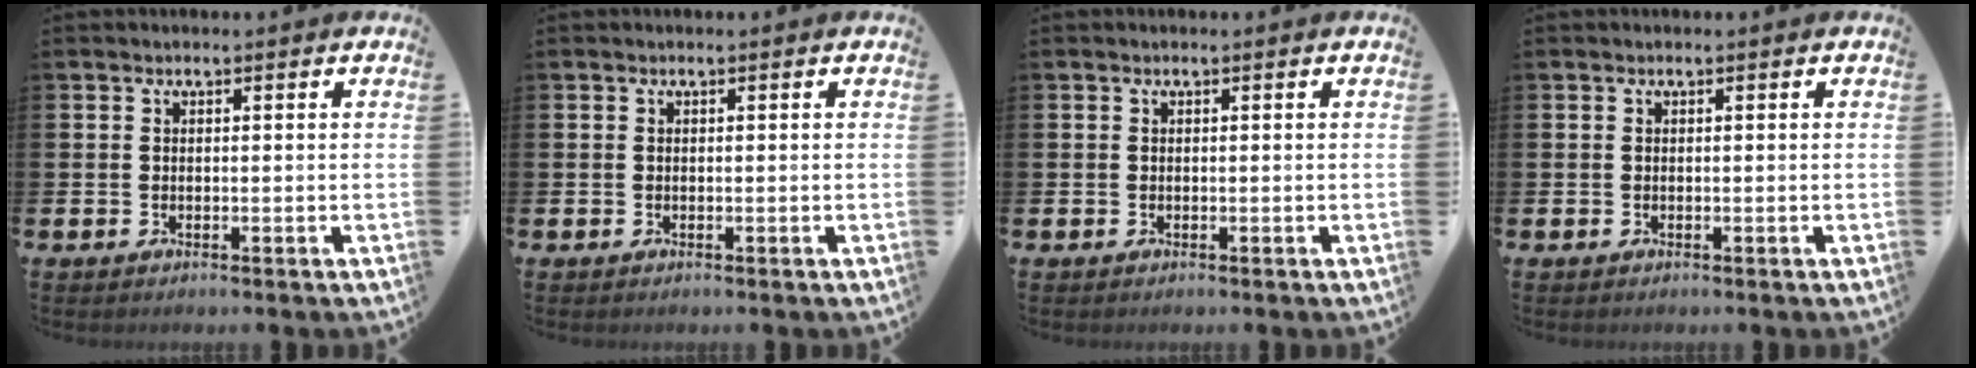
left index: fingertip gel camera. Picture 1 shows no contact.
{"total": 0.0}
{"total": 0.0}
{"total": 0.0}